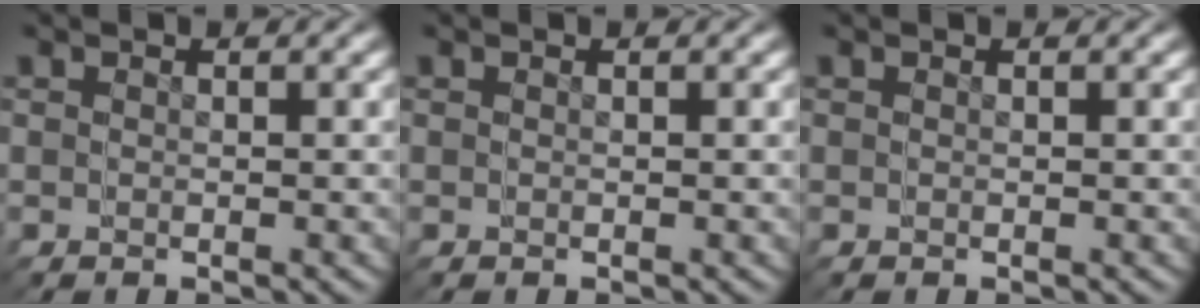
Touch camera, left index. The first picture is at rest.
{"total": 0.0}
{"total": 0.0}